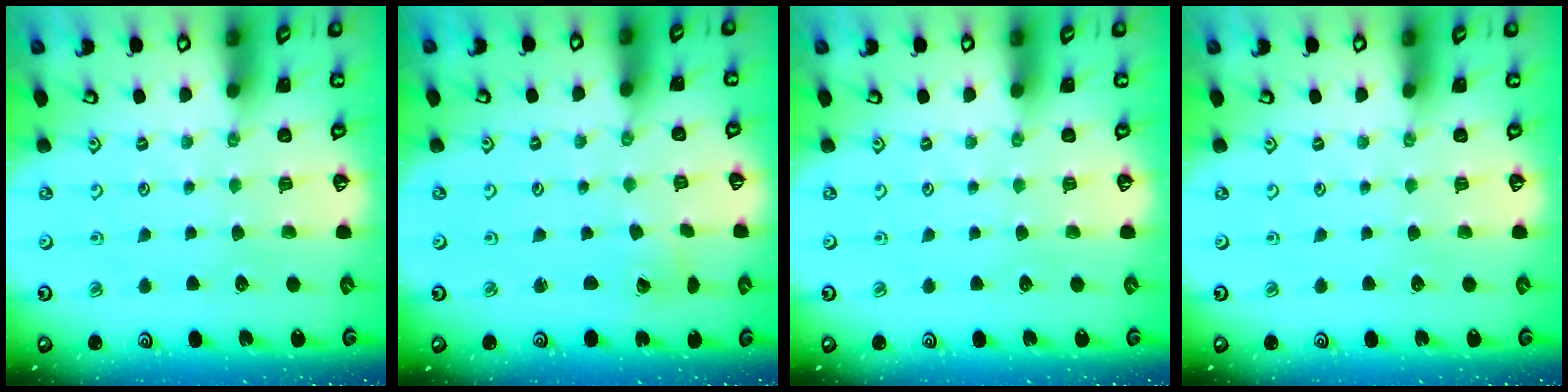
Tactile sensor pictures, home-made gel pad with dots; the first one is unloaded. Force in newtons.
{"total": 1.9, "press": 1.9, "slide": 0.0}
{"total": 0.0}
{"total": 0.0}